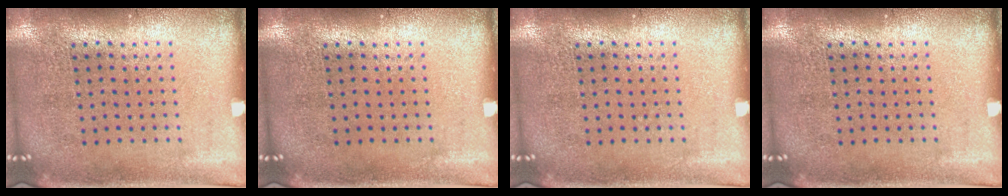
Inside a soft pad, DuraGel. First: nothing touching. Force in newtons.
{"total": 0.0}
{"total": 0.0}
{"total": 0.0}